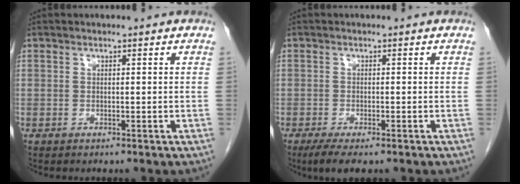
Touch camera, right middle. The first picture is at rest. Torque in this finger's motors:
{"motor_torque": [0.58, -0.41, 0.09, 0.02]}